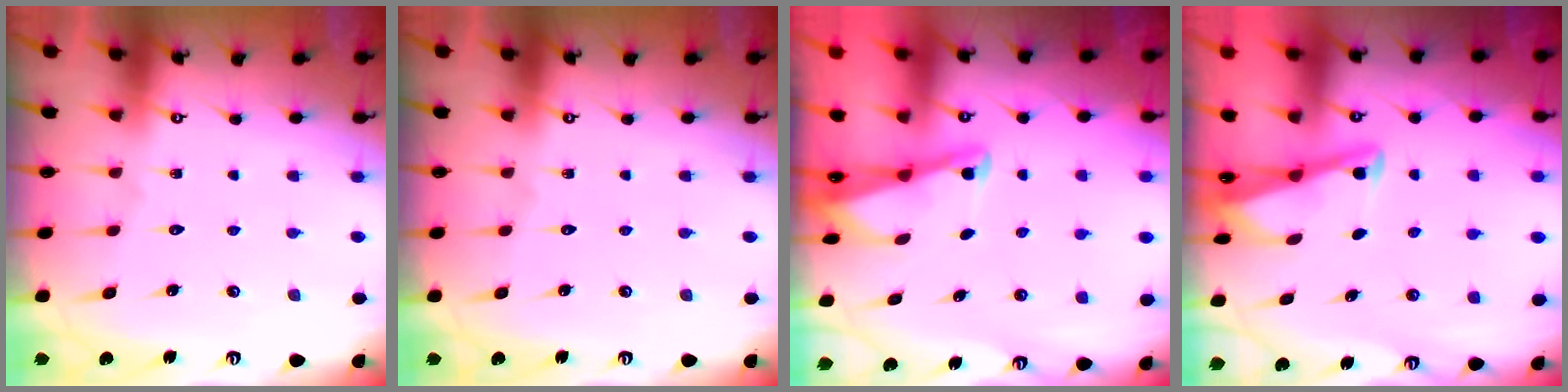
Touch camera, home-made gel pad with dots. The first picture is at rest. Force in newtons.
{"total": 0.0}
{"total": 2.2, "press": 2.2, "slide": 0.3}
{"total": 2.8, "press": 2.7, "slide": 0.4}